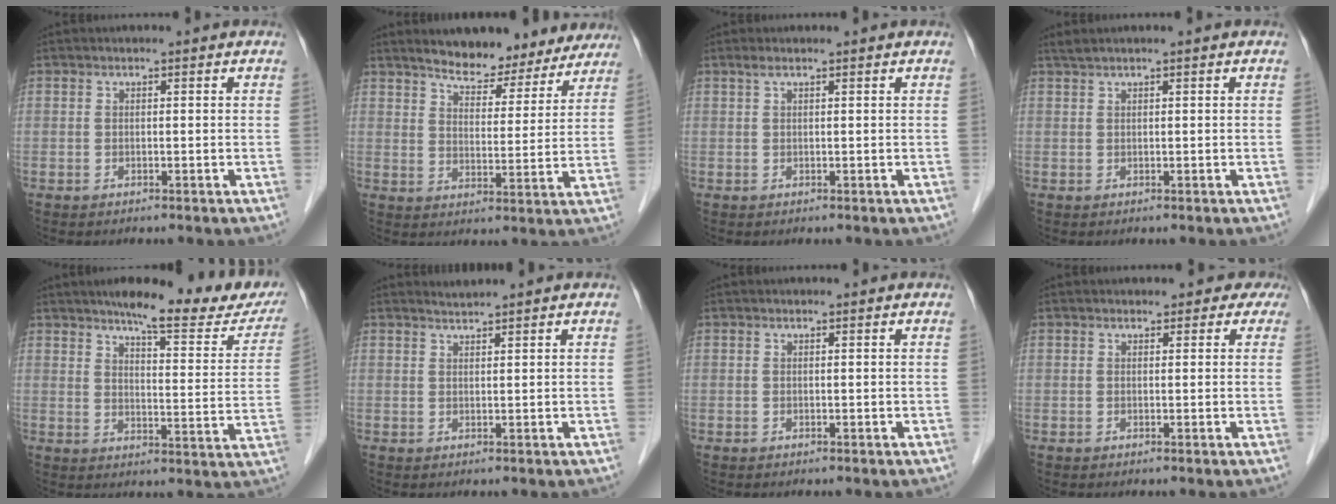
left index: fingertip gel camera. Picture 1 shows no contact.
{"total": 12.9, "force": [11.5, 4.0, 4.4], "torque": [-0.043, 0.003, 0.150]}
{"total": 1.1, "force": [0.8, 0.0, 0.7], "torque": [-0.022, 0.014, 0.019]}
{"total": 1.1, "force": [0.8, -0.1, 0.7], "torque": [-0.018, 0.018, 0.024]}
{"total": 17.4, "force": [14.6, 3.2, 8.9], "torque": [-0.101, -0.019, 0.174]}
{"total": 1.3, "force": [1.2, -0.4, -0.1], "torque": [-0.006, 0.003, 0.026]}
{"total": 0.0}
{"total": 3.3, "force": [2.6, 2.0, 0.4], "torque": [0.019, -0.003, 0.009]}